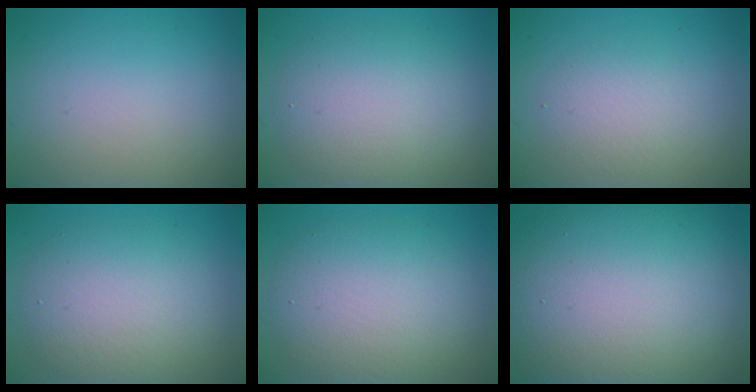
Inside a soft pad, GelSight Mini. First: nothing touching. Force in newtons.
{"total": 5.1, "press": 5.1, "slide": 0.6}
{"total": 2.5, "press": 2.5, "slide": 0.2}
{"total": 5.8, "press": 5.8, "slide": 0.2}
{"total": 6.9, "press": 6.9, "slide": 0.3}
{"total": 16.8, "press": 16.8, "slide": 0.8}